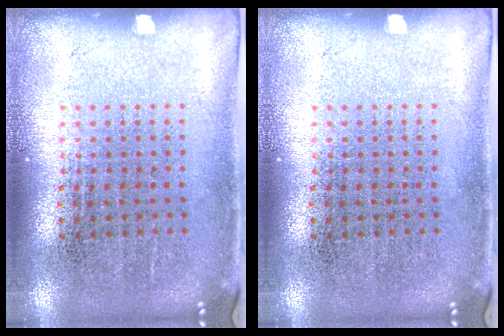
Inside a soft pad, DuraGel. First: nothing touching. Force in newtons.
{"total": 0.0}